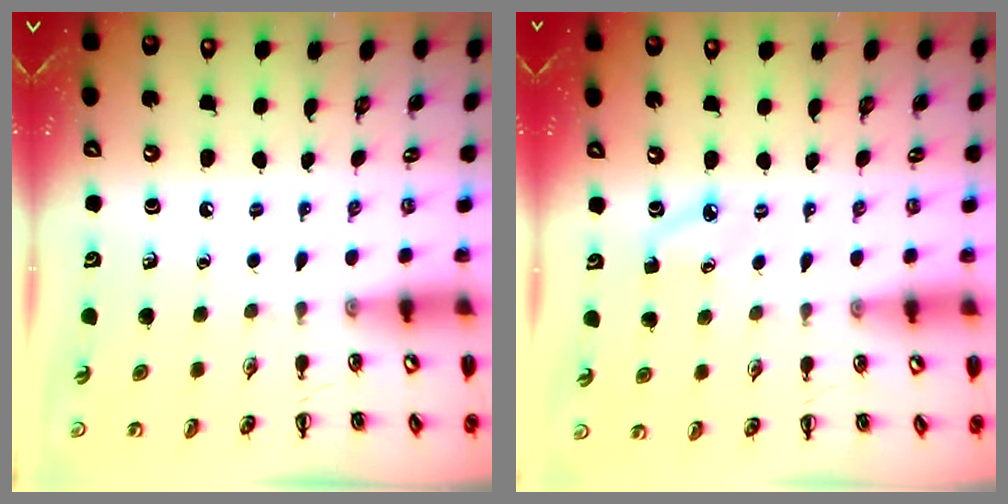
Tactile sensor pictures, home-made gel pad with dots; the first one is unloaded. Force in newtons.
{"total": 2.8, "press": 2.7, "slide": 0.7}